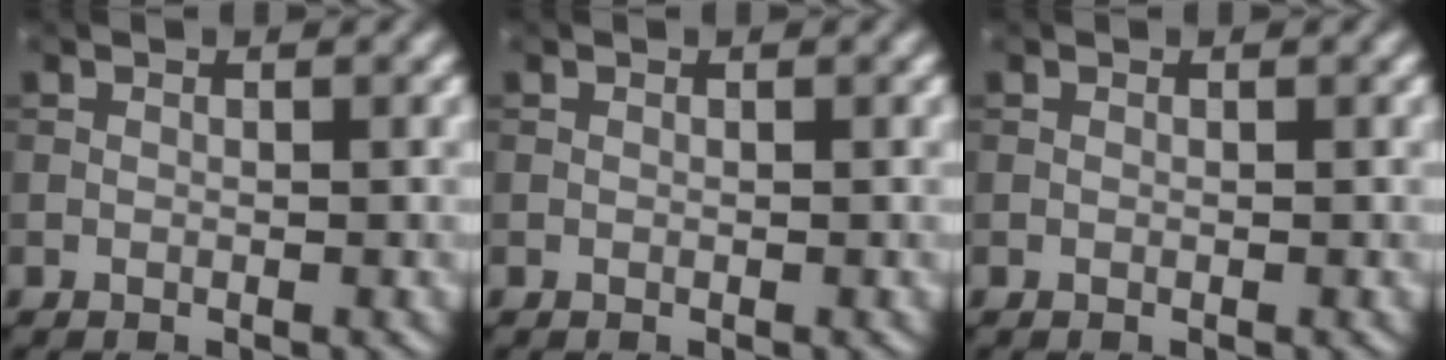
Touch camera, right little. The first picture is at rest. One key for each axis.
{"total": 0.0}
{"total": 0.0}